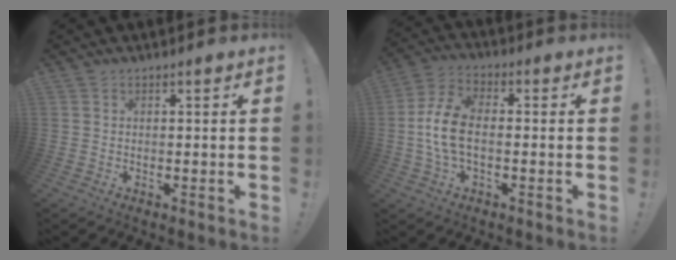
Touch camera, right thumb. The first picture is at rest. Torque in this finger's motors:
{"motor_torque": [0.25, 0.19, 0.37, 0.26, 0.06]}